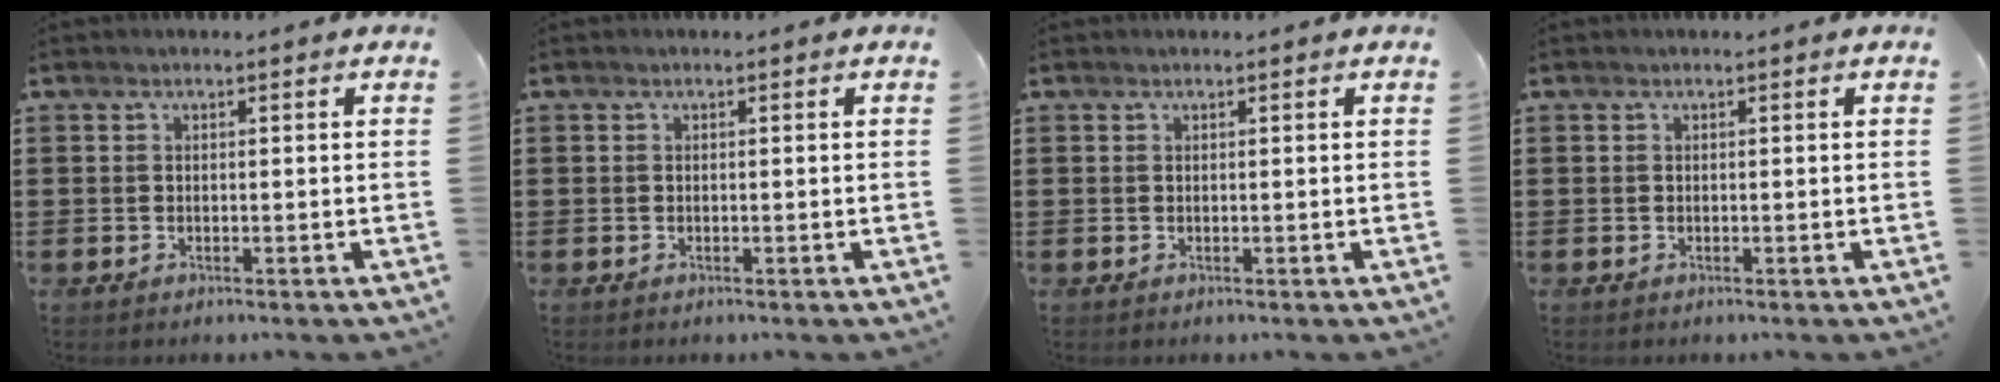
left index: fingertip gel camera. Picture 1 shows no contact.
{"total": 0.0}
{"total": 0.0}
{"total": 0.0}